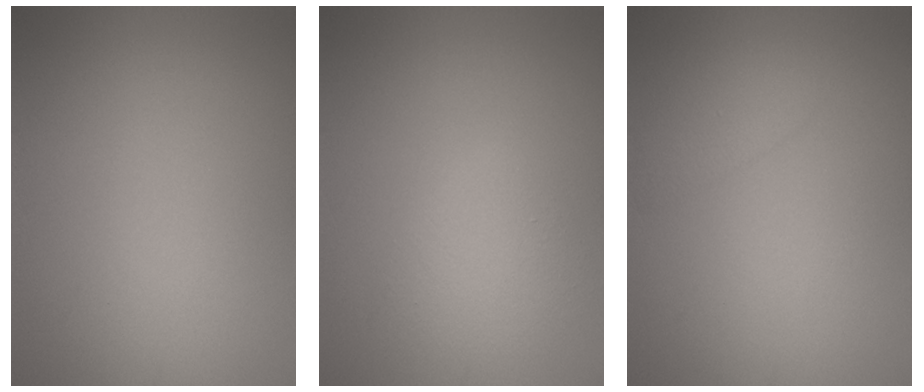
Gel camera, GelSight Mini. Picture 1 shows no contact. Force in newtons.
{"total": 2.4, "press": 2.4, "slide": 0.2}
{"total": 1.8, "press": 1.8, "slide": 0.2}